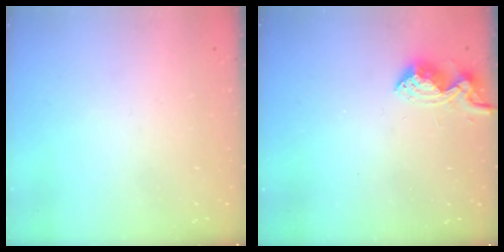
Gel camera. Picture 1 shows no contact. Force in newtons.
{"total": 9.1, "press": 9.1, "slide": 0.3}